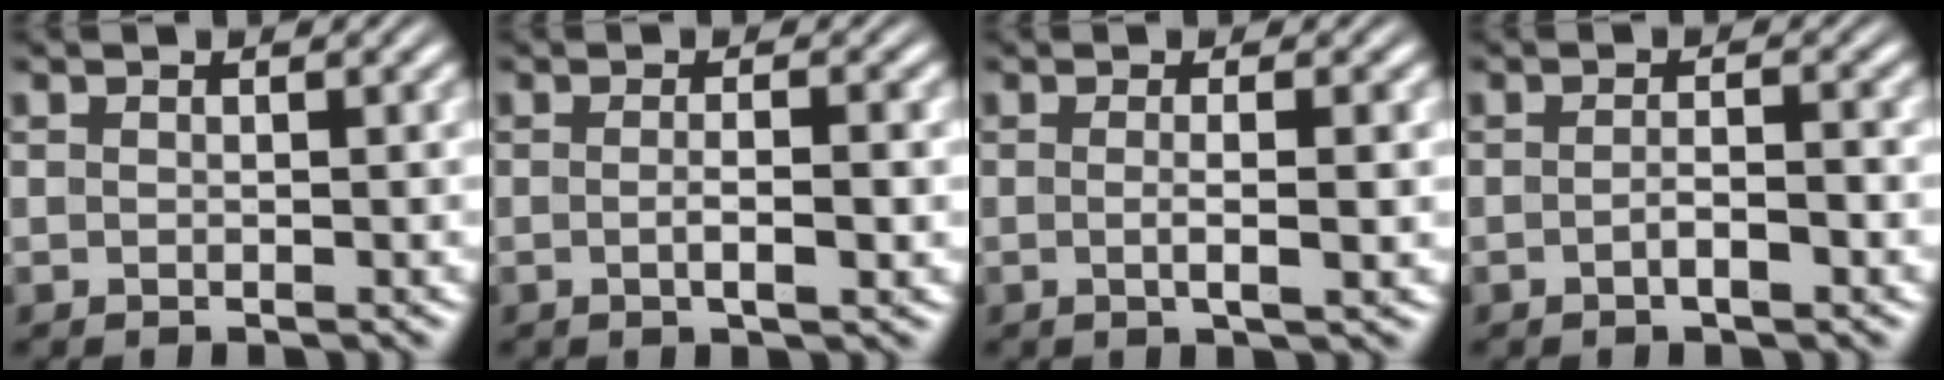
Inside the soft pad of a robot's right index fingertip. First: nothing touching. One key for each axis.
{"total": 1.9, "fx": -0.7, "fy": 0.0, "fz": 1.7, "tx": -0.022, "ty": -0.002, "tz": -0.011}
{"total": 1.9, "fx": -0.5, "fy": -0.3, "fz": 1.9, "tx": -0.028, "ty": -0.005, "tz": -0.005}
{"total": 1.7, "fx": -1.1, "fy": 0.2, "fz": 1.2, "tx": -0.009, "ty": 0.001, "tz": -0.024}